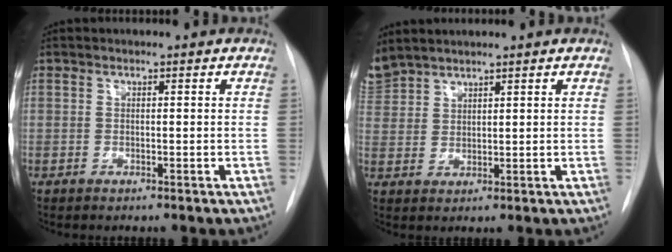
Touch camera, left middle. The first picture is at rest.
{"total": 5.3, "force": [5.1, 1.0, 0.9], "torque": [-0.030, 0.016, 0.110]}